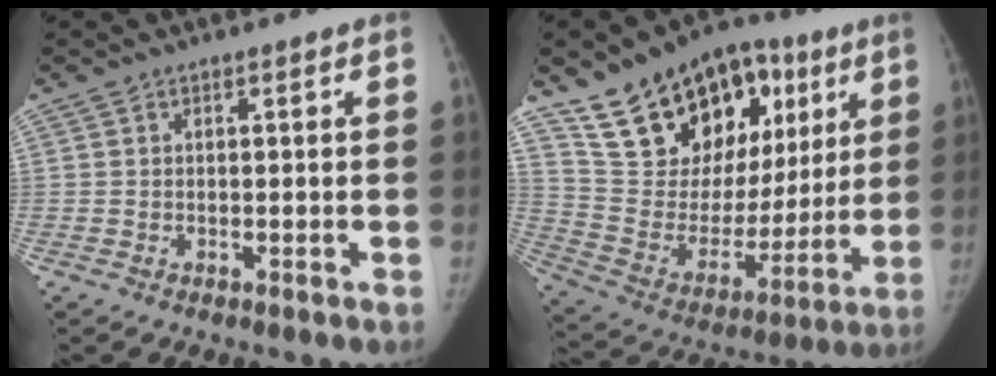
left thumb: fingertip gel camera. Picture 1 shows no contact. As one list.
[{"total": 24.9, "force": [13.0, 15.9, 14.0], "torque": [-0.172, -0.012, 0.232]}]